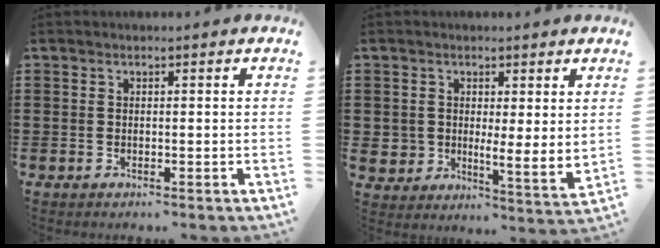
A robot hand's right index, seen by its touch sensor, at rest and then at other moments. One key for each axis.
{"total": 3.9, "fx": 2.7, "fy": 2.6, "fz": 1.0, "tx": -0.023, "ty": -0.014, "tz": 0.048}